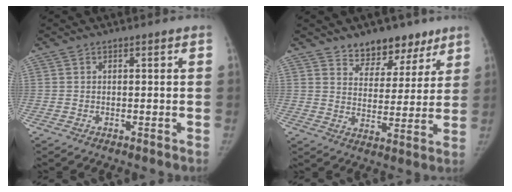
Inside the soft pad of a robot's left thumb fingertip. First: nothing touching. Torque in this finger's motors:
{"motor_torque": [0.09, -0.08, 0.45, -0.35, 0.02]}